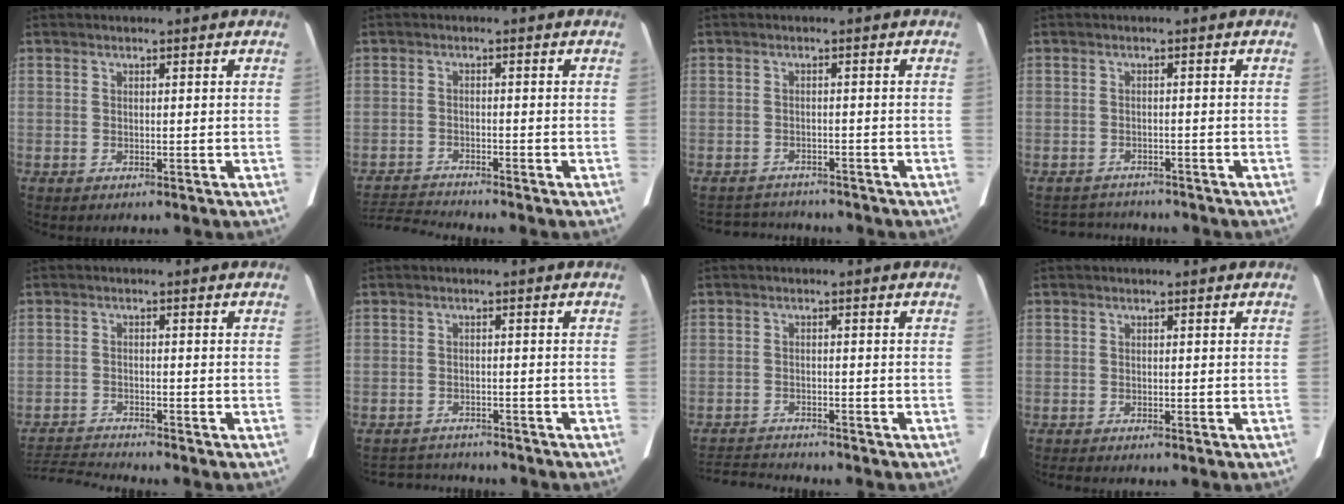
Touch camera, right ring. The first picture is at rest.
{"total": 4.9, "force": [-4.8, -1.3, -0.3], "torque": [-0.005, -0.011, -0.088]}
{"total": 6.5, "force": [-6.3, 1.4, 0.9], "torque": [-0.020, 0.004, -0.087]}
{"total": 5.9, "force": [-5.6, 1.4, 0.7], "torque": [-0.015, 0.002, -0.078]}
{"total": 5.0, "force": [-4.7, -1.6, -0.3], "torque": [-0.007, -0.011, -0.088]}
{"total": 7.3, "force": [-7.1, 1.5, 1.2], "torque": [-0.025, 0.005, -0.098]}
{"total": 5.3, "force": [-5.3, -0.2, 0.2], "torque": [-0.008, -0.011, -0.090]}
{"total": 0.9, "force": [-0.9, -0.1, 0.2], "torque": [-0.011, -0.006, -0.015]}